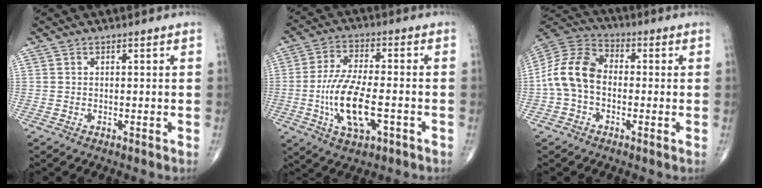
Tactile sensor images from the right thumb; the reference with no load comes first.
{"total": 12.8, "force": [-3.3, 5.2, 11.2], "torque": [-0.221, 0.010, -0.058]}
{"total": 11.5, "force": [-1.6, 8.0, 8.1], "torque": [-0.155, 0.034, -0.044]}